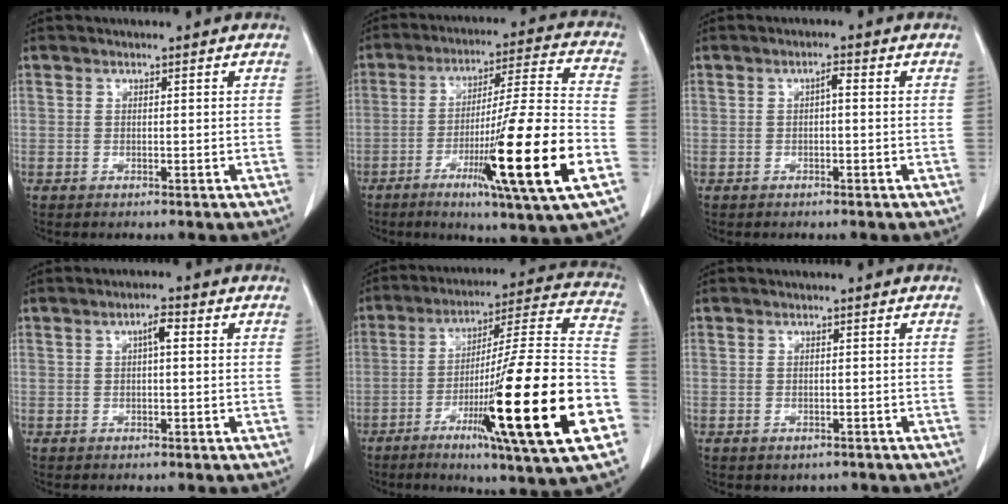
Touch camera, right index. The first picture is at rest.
{"total": 19.8, "force": [-7.1, -0.8, 18.5], "torque": [-0.300, -0.022, -0.115]}
{"total": 1.4, "force": [0.0, 0.3, 1.3], "torque": [-0.024, 0.005, 0.002]}
{"total": 2.2, "force": [0.4, 0.4, 2.1], "torque": [-0.038, 0.005, 0.008]}
{"total": 28.2, "force": [-9.2, 0.5, 26.7], "torque": [-0.360, -0.025, -0.152]}
{"total": 1.9, "force": [-1.6, 1.0, 0.4], "torque": [-0.010, 0.000, -0.015]}